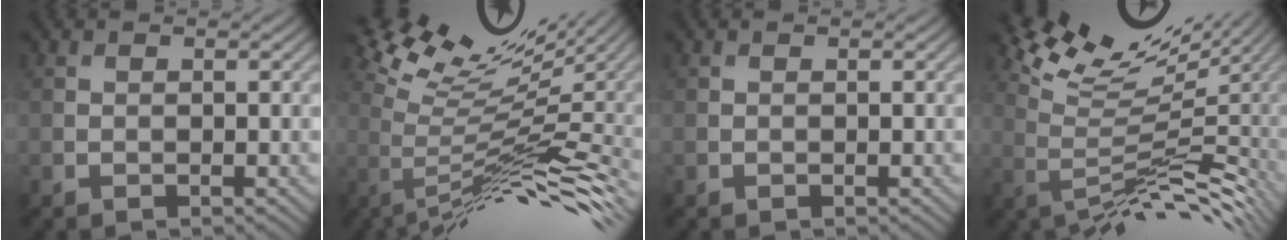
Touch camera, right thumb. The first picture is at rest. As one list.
[{"total": 9.8, "force": [2.1, 2.3, 9.2], "torque": [-0.157, 0.009, 0.063]}, {"total": 0.0}, {"total": 10.8, "force": [6.1, 2.2, 8.7], "torque": [-0.145, 0.017, 0.120]}]